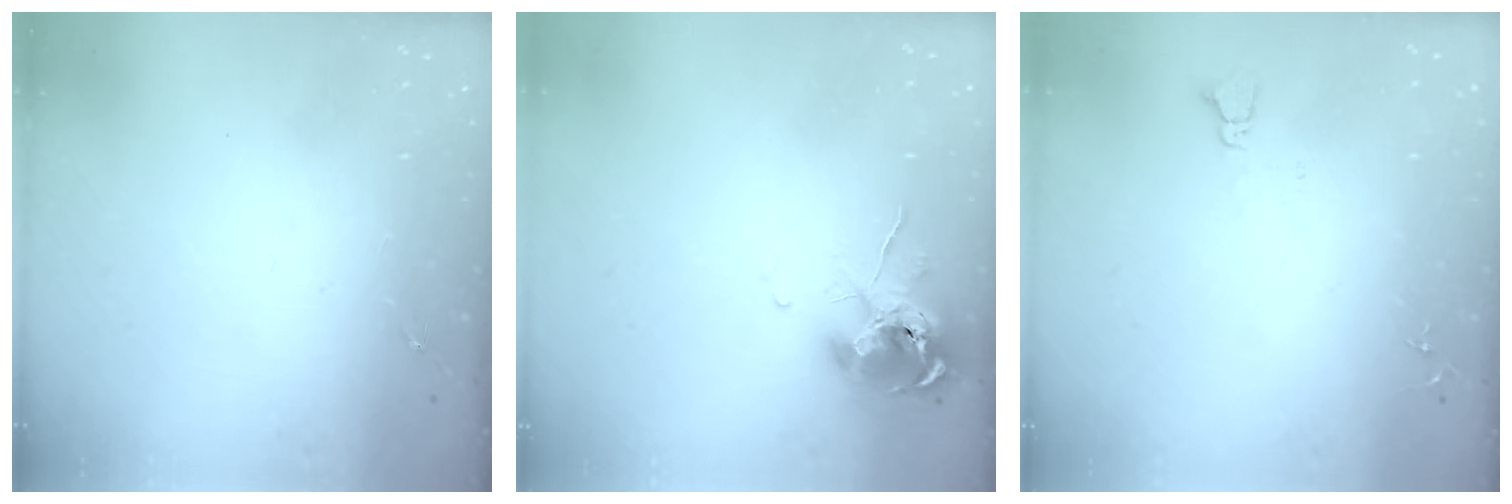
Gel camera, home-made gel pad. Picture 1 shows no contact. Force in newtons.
{"total": 10.4, "press": 10.3, "slide": 1.1}
{"total": 3.2, "press": 3.1, "slide": 0.3}